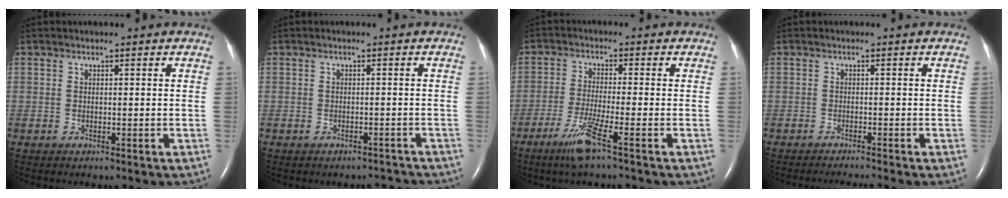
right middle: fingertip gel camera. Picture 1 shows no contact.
{"total": 2.0, "force": [-1.8, 0.8, -0.2], "torque": [0.008, 0.004, -0.021]}
{"total": 6.2, "force": [-3.6, -0.7, 4.9], "torque": [-0.102, -0.017, -0.075]}
{"total": 2.9, "force": [-2.6, -1.0, 1.0], "torque": [-0.011, -0.006, -0.039]}